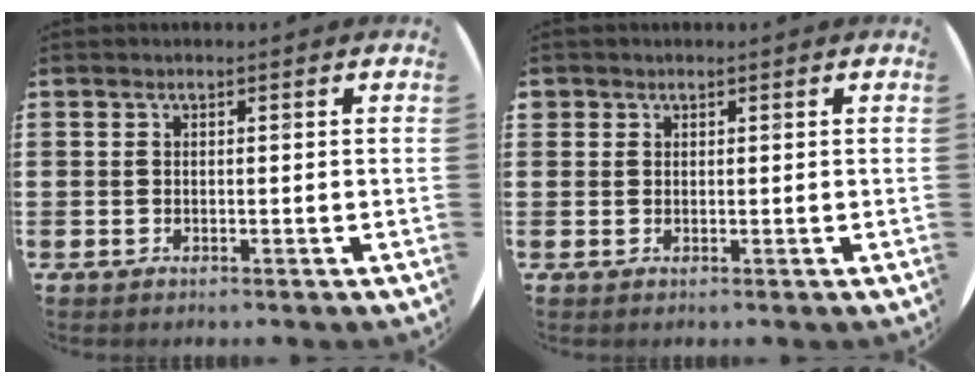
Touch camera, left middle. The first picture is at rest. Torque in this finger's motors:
{"motor_torque": [0.06, 0.00, -0.04, 0.00]}